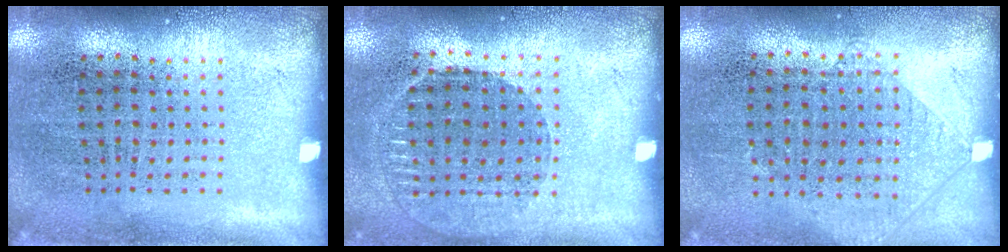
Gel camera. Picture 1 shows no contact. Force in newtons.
{"total": 0.8, "press": 0.8, "slide": 0.2}
{"total": 0.9, "press": 0.8, "slide": 0.3}